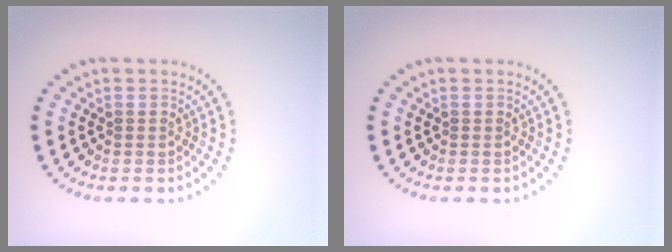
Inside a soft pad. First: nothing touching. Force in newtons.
{"total": 0.0}